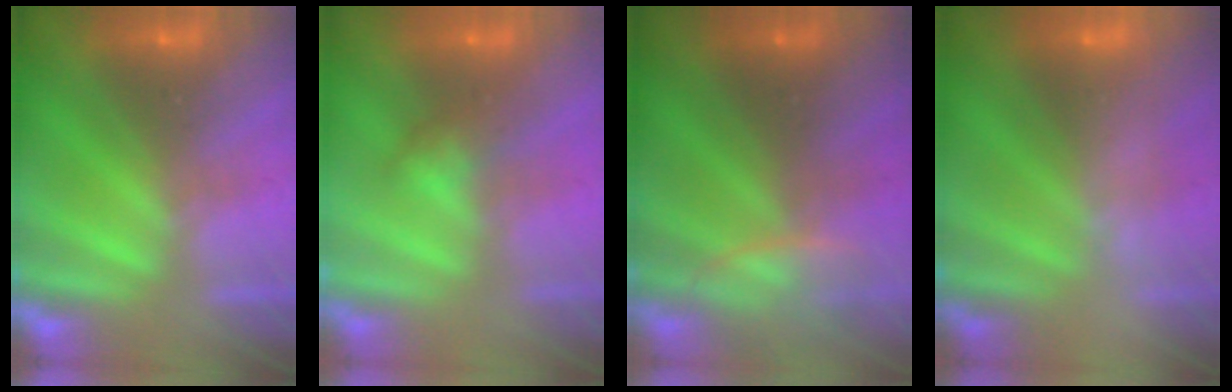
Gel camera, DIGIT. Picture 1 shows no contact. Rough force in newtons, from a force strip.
{"total": 2.7}
{"total": 2.6}
{"total": 2.5}